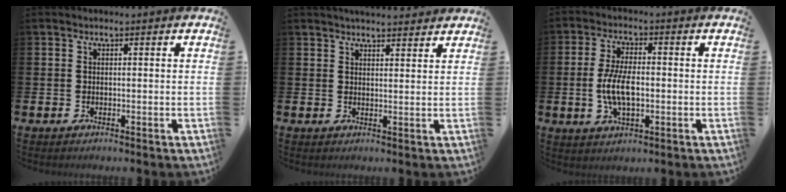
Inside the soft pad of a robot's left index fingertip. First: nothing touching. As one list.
[{"total": 3.2, "force": [3.2, 0.3, 0.2], "torque": [-0.006, -0.014, 0.058]}, {"total": 6.4, "force": [-0.5, 2.9, 5.7], "torque": [-0.119, -0.002, -0.015]}]